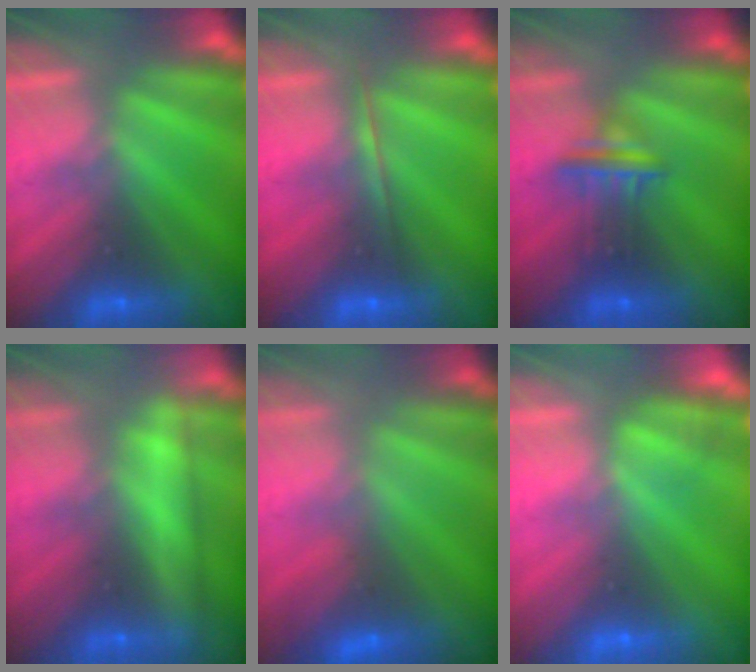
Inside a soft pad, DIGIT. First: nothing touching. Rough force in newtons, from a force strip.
{"total": 1.7}
{"total": 3.0}
{"total": 2.4}
{"total": 2.8}
{"total": 4.5}